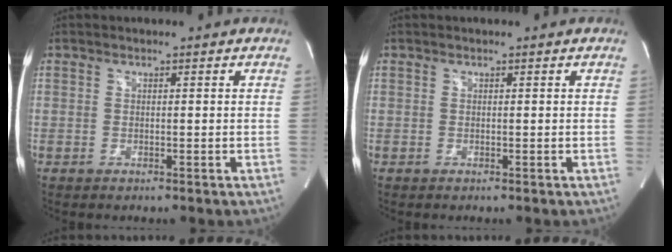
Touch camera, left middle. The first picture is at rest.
{"total": 0.0}